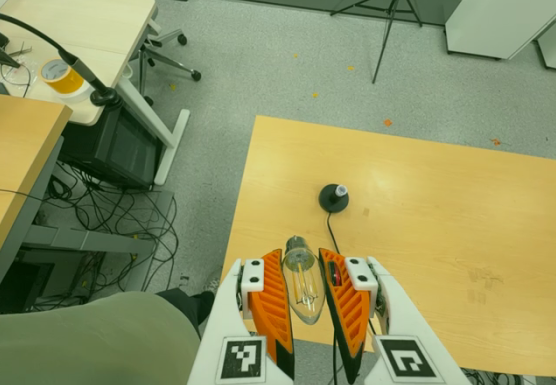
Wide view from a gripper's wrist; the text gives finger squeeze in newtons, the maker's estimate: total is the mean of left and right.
{"total": 17.8, "left": 18.9, "right": 16.8}